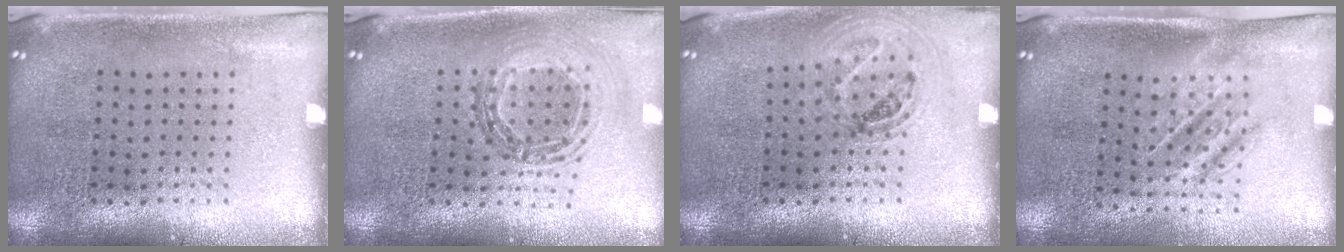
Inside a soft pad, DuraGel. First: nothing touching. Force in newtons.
{"total": 0.9, "press": 0.9, "slide": 0.1}
{"total": 1.0, "press": 1.0, "slide": 0.2}
{"total": 1.6, "press": 1.2, "slide": 1.0}